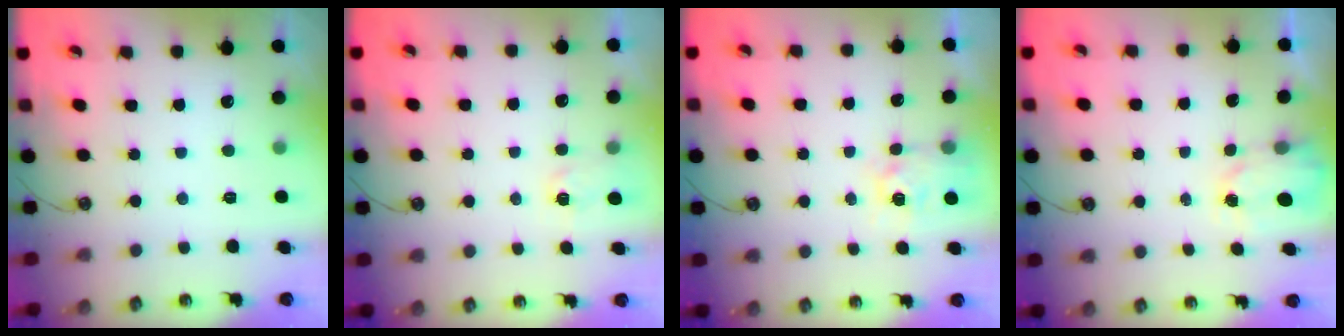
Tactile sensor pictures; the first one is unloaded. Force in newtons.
{"total": 2.9, "press": 2.9, "slide": 0.4}
{"total": 5.0, "press": 5.0, "slide": 0.5}
{"total": 1.6, "press": 1.6, "slide": 0.3}